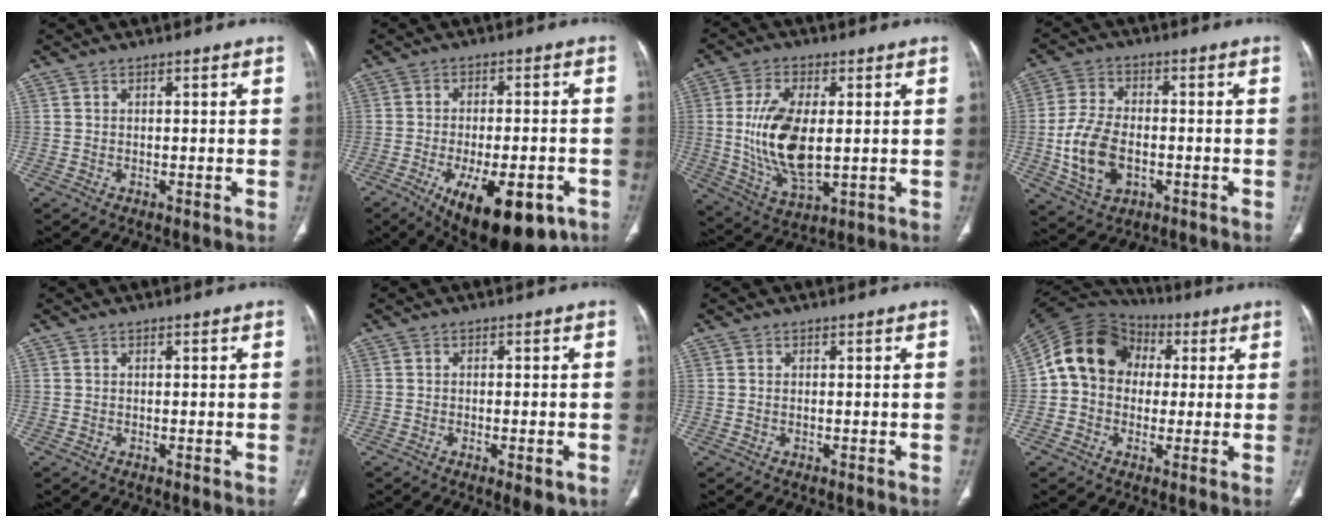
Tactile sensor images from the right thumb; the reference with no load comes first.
{"total": 18.0, "force": [-8.7, 7.4, 13.9], "torque": [-0.179, 0.007, -0.113]}
{"total": 13.7, "force": [0.5, 6.8, 11.9], "torque": [-0.234, -0.015, 0.019]}
{"total": 11.2, "force": [-2.5, 7.1, 8.3], "torque": [-0.160, 0.011, -0.040]}
{"total": 0.0}
{"total": 4.4, "force": [-1.9, 1.4, 3.7], "torque": [-0.046, -0.001, -0.019]}
{"total": 0.0}
{"total": 14.1, "force": [1.7, 11.7, 7.6], "torque": [-0.120, 0.032, 0.020]}